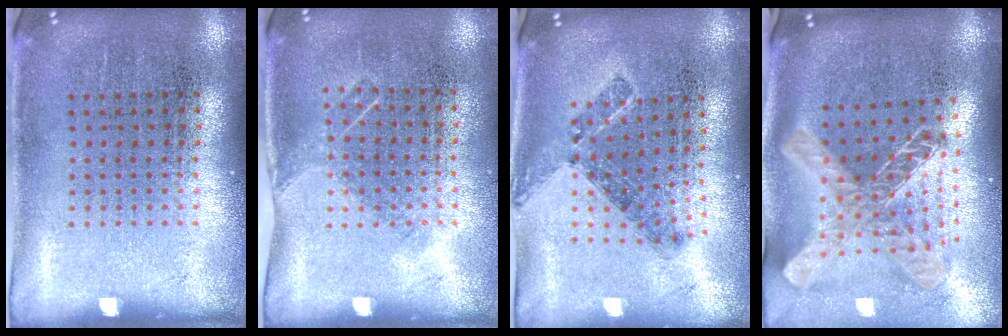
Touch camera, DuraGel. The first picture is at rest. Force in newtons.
{"total": 1.1, "press": 0.8, "slide": 0.7}
{"total": 0.7, "press": 0.7, "slide": 0.2}
{"total": 2.1, "press": 1.6, "slide": 1.4}